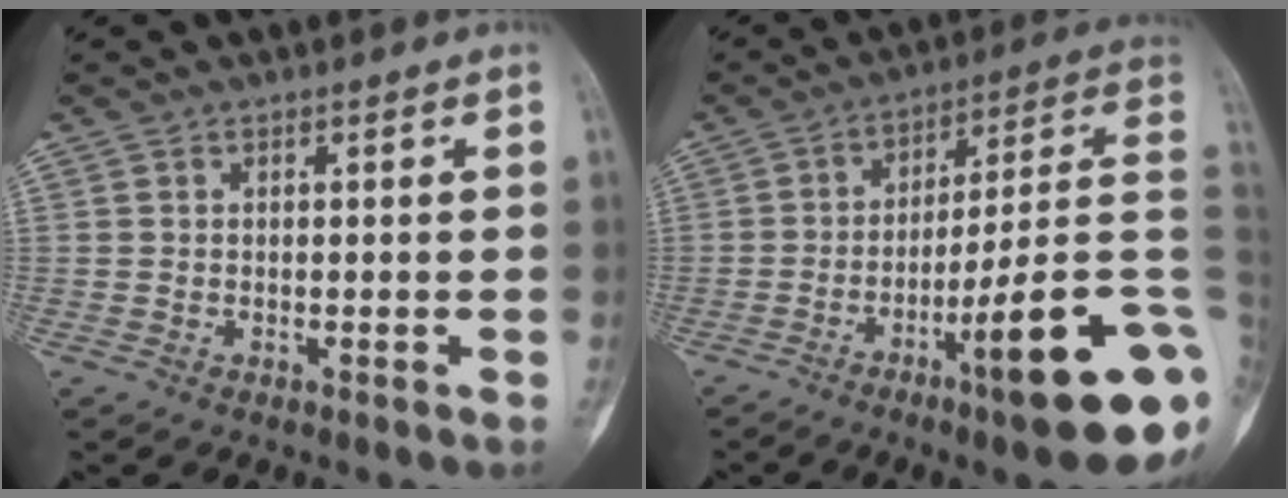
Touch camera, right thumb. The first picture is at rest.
{"total": 21.6, "force": [-7.5, 3.3, 20.0], "torque": [-0.224, 0.038, -0.107]}